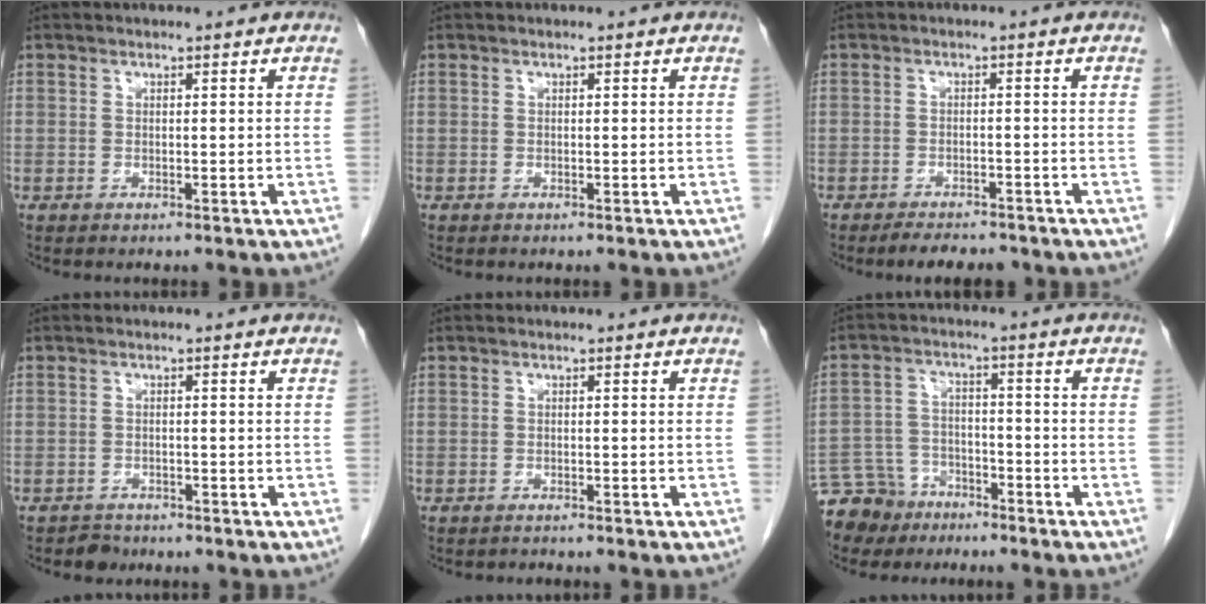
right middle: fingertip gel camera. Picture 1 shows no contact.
{"total": 0.0}
{"total": 4.8, "force": [-4.2, 1.6, 1.7], "torque": [-0.024, -0.004, -0.059]}
{"total": 1.7, "force": [-1.4, 0.9, -0.2], "torque": [-0.001, 0.002, -0.023]}
{"total": 0.6, "force": [-0.6, -0.1, -0.1], "torque": [-0.003, -0.005, -0.010]}
{"total": 7.9, "force": [-6.3, 4.7, 0.6], "torque": [-0.020, 0.005, -0.115]}